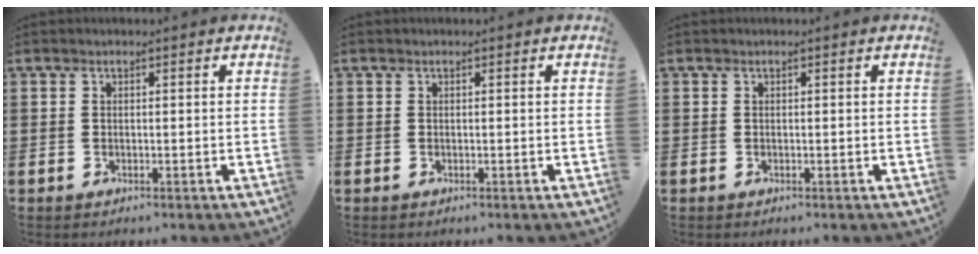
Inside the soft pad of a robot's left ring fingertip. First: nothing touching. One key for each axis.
{"total": 0.0}
{"total": 0.0}